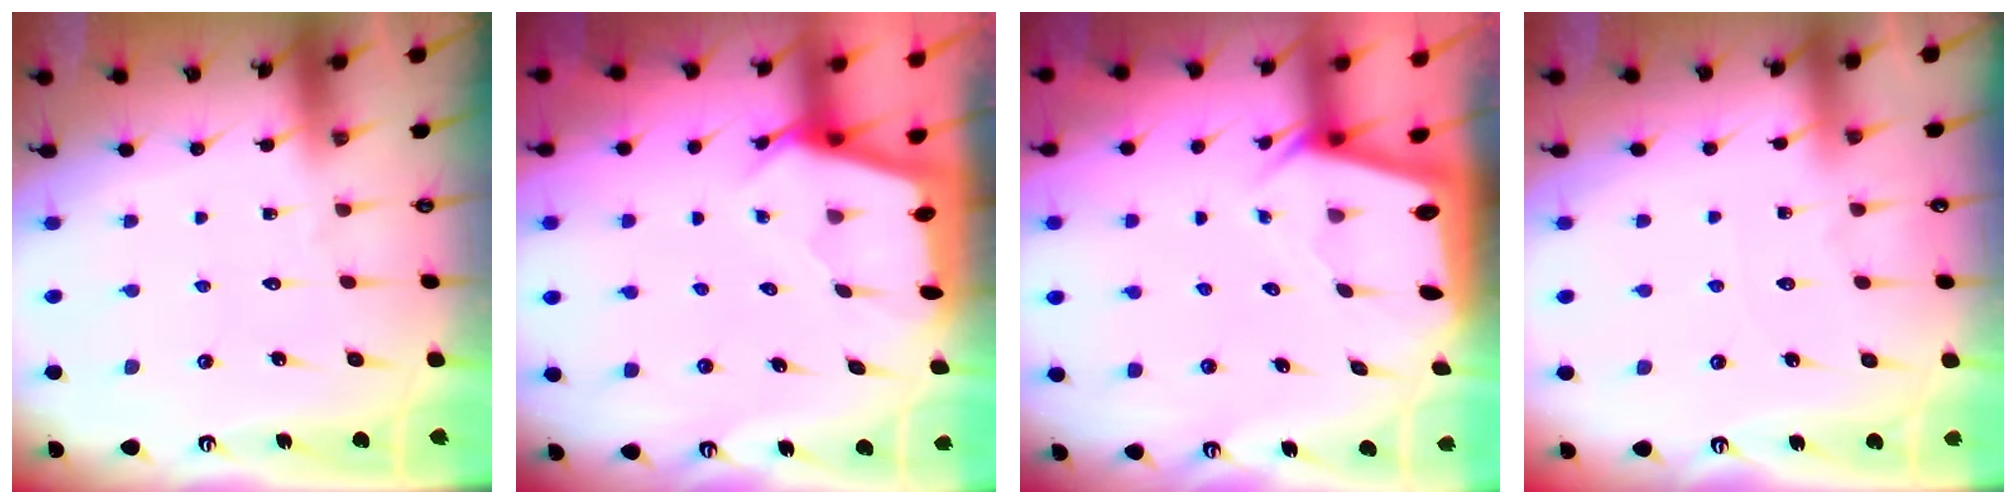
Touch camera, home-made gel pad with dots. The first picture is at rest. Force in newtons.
{"total": 3.7, "press": 3.7, "slide": 0.3}
{"total": 1.9, "press": 1.9, "slide": 0.1}
{"total": 2.3, "press": 2.3, "slide": 0.4}